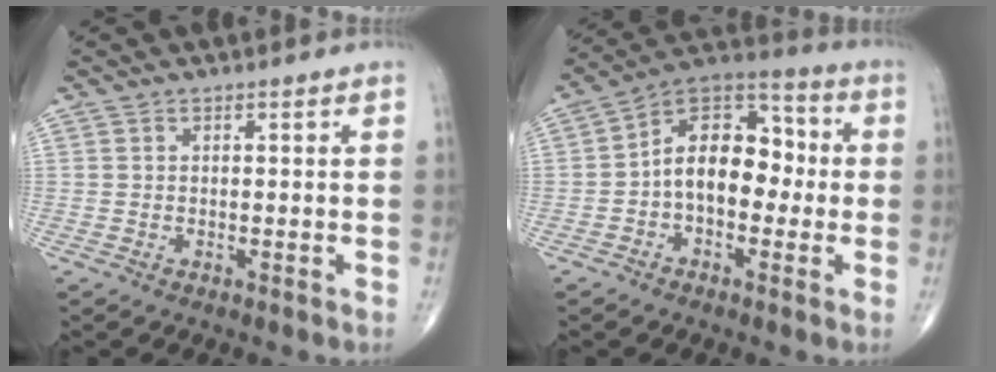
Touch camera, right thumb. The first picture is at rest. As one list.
[{"total": 13.6, "force": [-1.0, 8.9, 10.3], "torque": [-0.131, 0.046, -0.030]}]